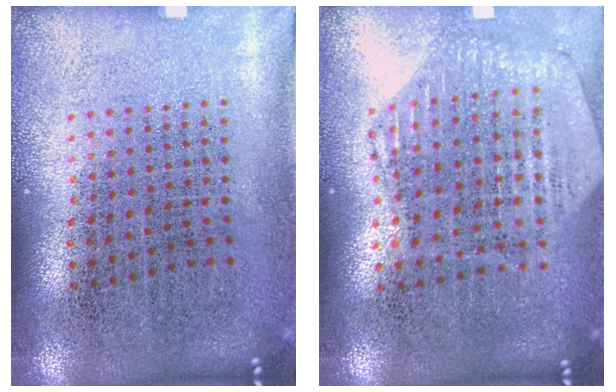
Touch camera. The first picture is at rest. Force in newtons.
{"total": 1.1, "press": 1.1, "slide": 0.2}